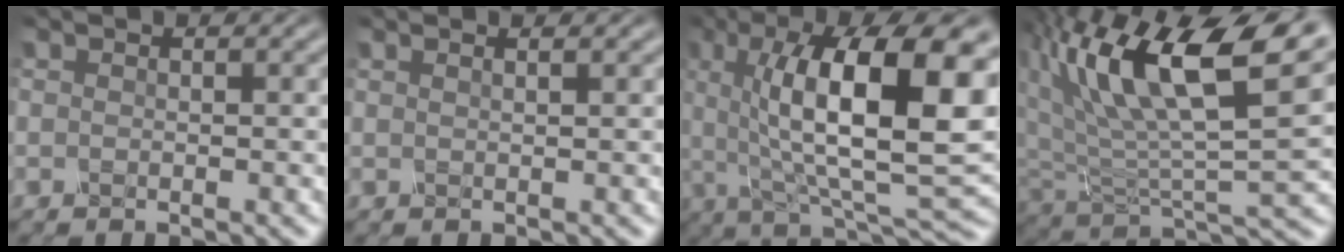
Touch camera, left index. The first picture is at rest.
{"total": 2.1, "force": [1.3, 1.0, 1.3], "torque": [0.006, 0.017, -0.011]}
{"total": 14.5, "force": [2.2, 4.9, 13.5], "torque": [-0.208, 0.005, 0.038]}
{"total": 12.5, "force": [5.5, 4.7, 10.2], "torque": [-0.194, 0.010, 0.110]}